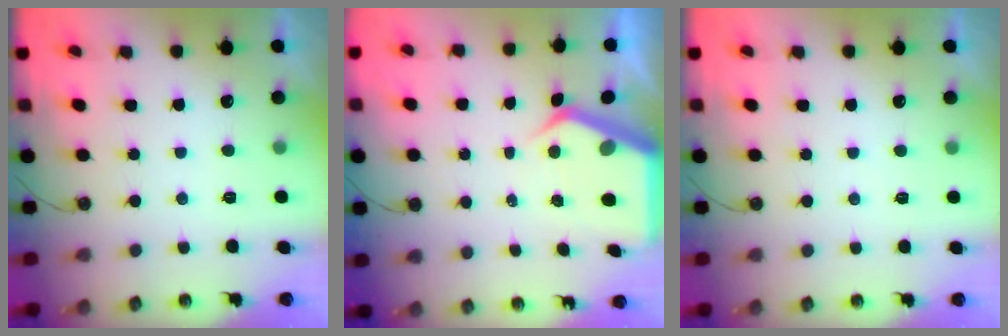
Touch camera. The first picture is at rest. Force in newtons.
{"total": 6.3, "press": 6.3, "slide": 0.6}
{"total": 3.0, "press": 3.0, "slide": 0.3}